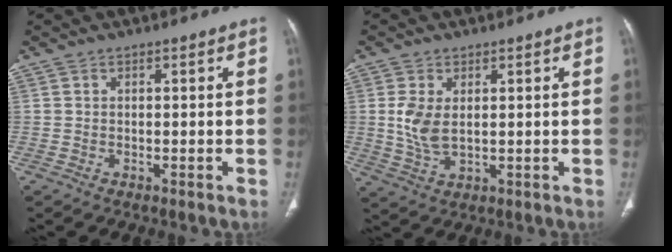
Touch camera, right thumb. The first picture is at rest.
{"total": 6.0, "force": [1.0, 3.3, 4.8], "torque": [-0.101, -0.007, 0.025]}